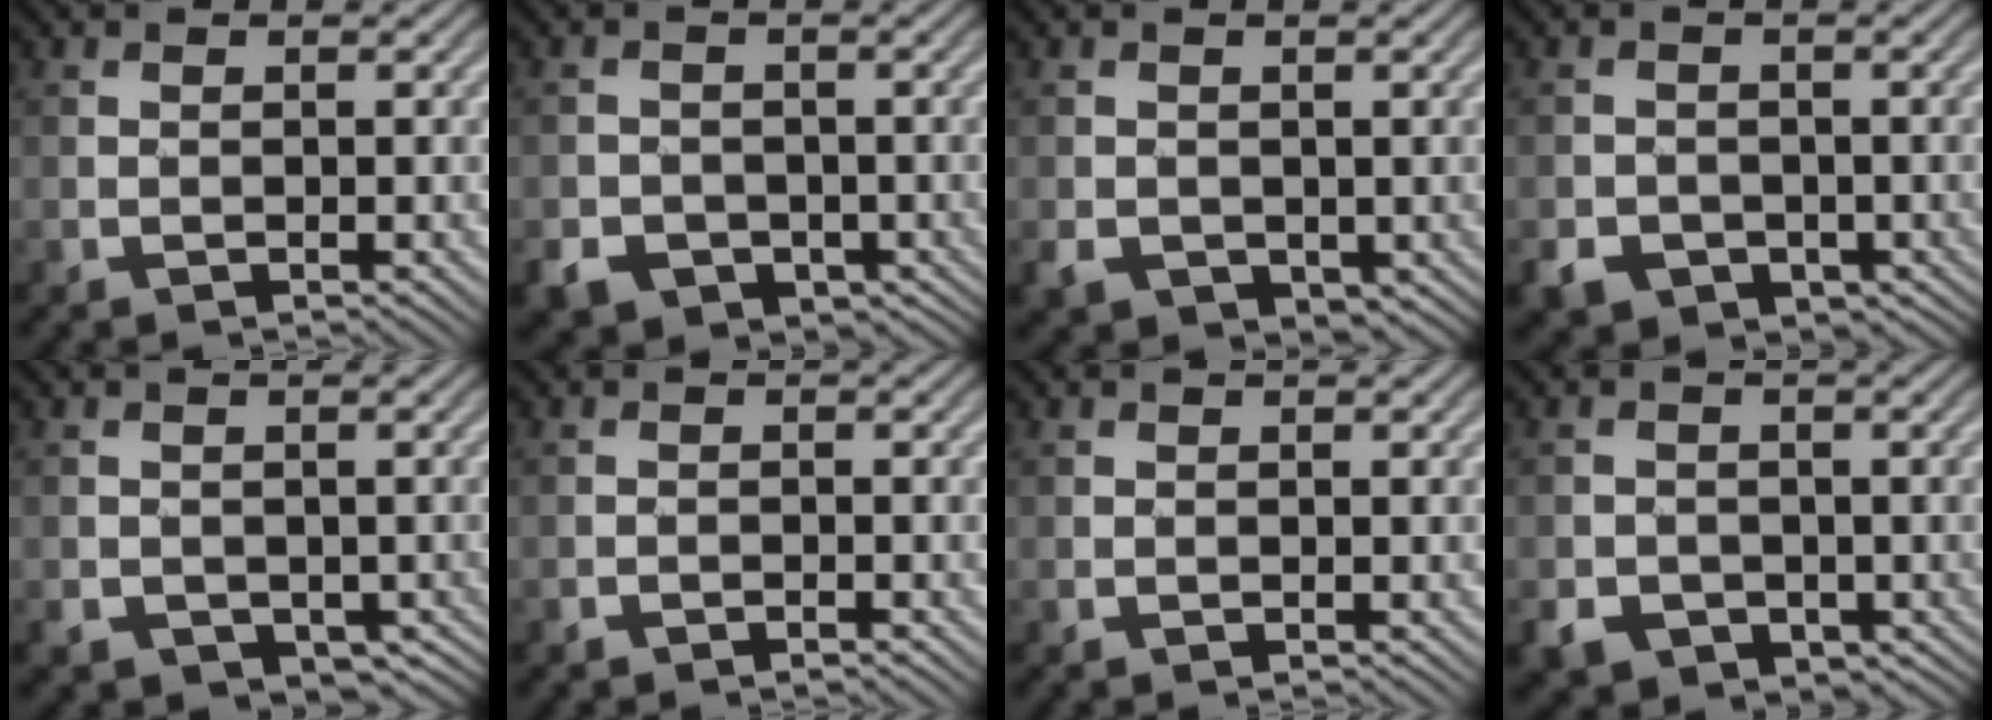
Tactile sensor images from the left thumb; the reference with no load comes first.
{"total": 5.8, "force": [-2.9, 4.7, 1.9], "torque": [-0.040, -0.015, -0.051]}
{"total": 2.9, "force": [-0.4, 2.5, 1.4], "torque": [-0.041, -0.013, -0.005]}
{"total": 5.3, "force": [-2.5, 4.4, 1.7], "torque": [-0.036, -0.012, -0.044]}
{"total": 4.3, "force": [-2.1, 3.5, 1.5], "torque": [-0.033, -0.015, -0.024]}
{"total": 0.7, "force": [-0.7, 0.1, 0.2], "torque": [-0.003, 0.002, -0.013]}
{"total": 0.0}
{"total": 4.9, "force": [-2.2, 4.0, 1.7], "torque": [-0.040, -0.010, -0.038]}